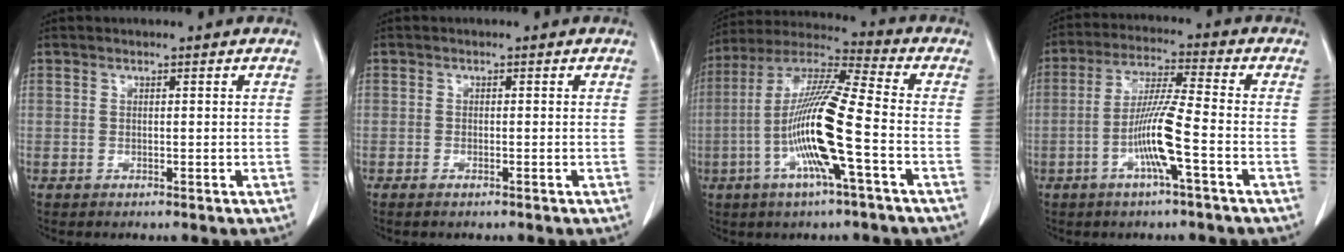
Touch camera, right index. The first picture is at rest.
{"total": 0.8, "force": [-0.5, 0.0, 0.6], "torque": [-0.013, -0.001, -0.007]}
{"total": 15.3, "force": [-4.0, 0.2, 14.8], "torque": [-0.298, -0.002, -0.086]}
{"total": 9.1, "force": [-3.1, -0.4, 8.5], "torque": [-0.170, -0.002, -0.062]}